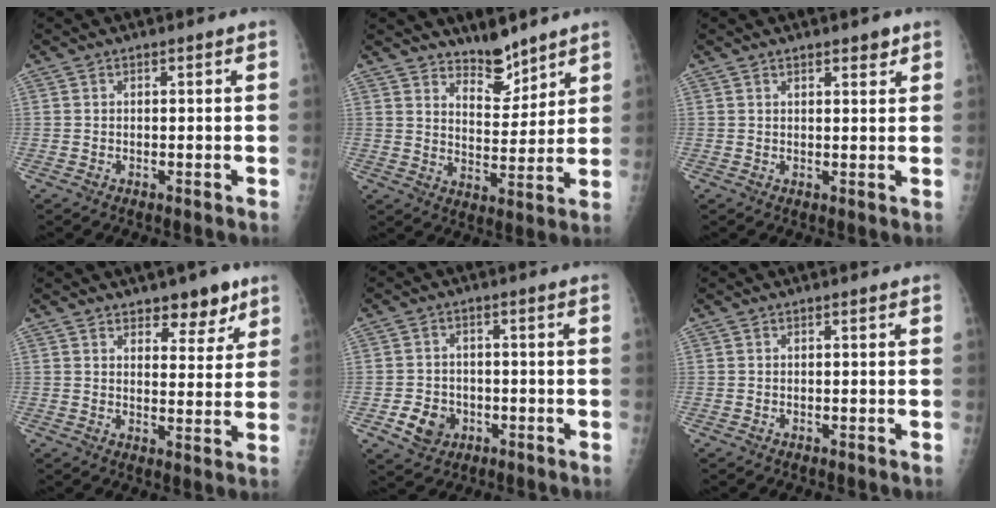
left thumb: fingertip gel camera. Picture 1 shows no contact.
{"total": 7.4, "force": [6.2, 2.8, 2.8], "torque": [-0.021, -0.055, 0.109]}
{"total": 2.3, "force": [1.7, 0.9, 1.3], "torque": [-0.008, -0.009, 0.022]}
{"total": 6.9, "force": [4.8, 3.4, 3.5], "torque": [-0.014, -0.028, 0.067]}
{"total": 5.8, "force": [-2.1, 4.9, 2.4], "torque": [-0.024, 0.010, -0.029]}
{"total": 0.0}